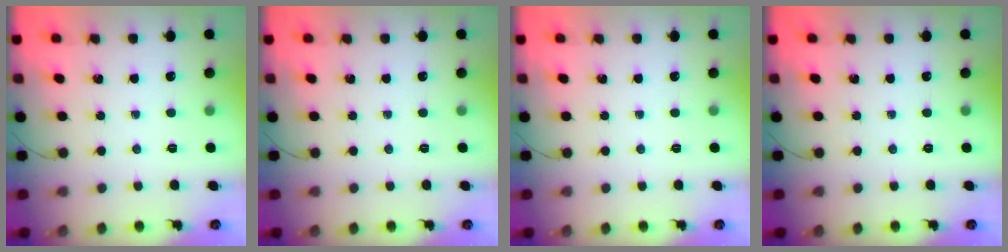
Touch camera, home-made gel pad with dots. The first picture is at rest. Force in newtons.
{"total": 0.0}
{"total": 0.0}
{"total": 0.0}